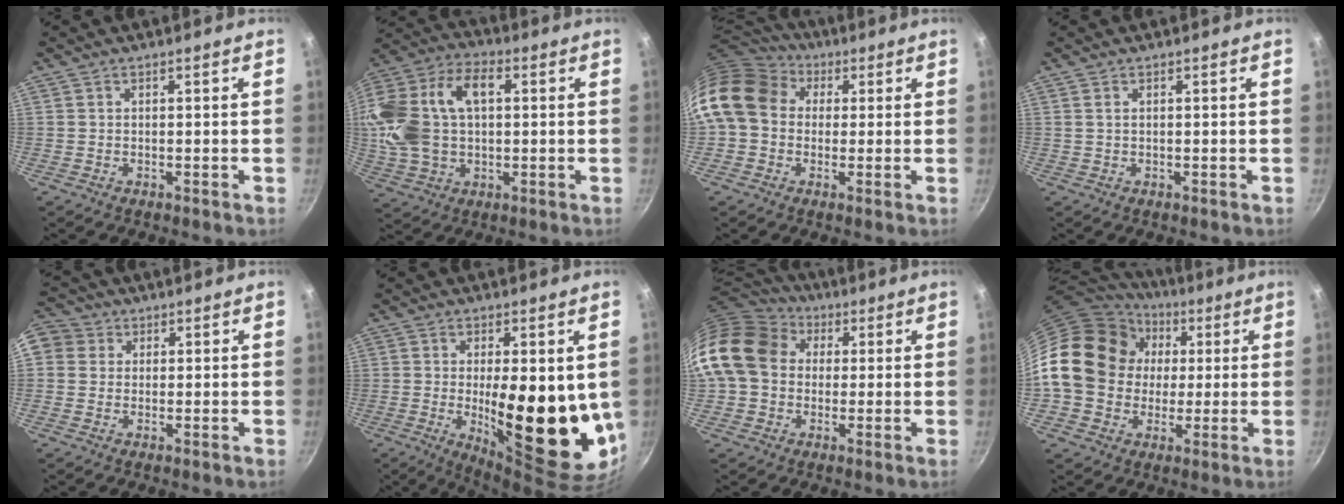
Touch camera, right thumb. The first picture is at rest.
{"total": 20.5, "force": [2.9, 13.5, 15.2], "torque": [-0.299, 0.031, 0.048]}
{"total": 15.8, "force": [3.6, 12.7, 8.7], "torque": [-0.151, 0.028, 0.048]}
{"total": 0.6, "force": [0.3, 0.3, 0.5], "torque": [-0.009, 0.001, 0.004]}
{"total": 8.8, "force": [2.1, 7.9, 3.3], "torque": [-0.052, 0.017, 0.026]}
{"total": 18.6, "force": [-0.3, 6.5, 17.4], "torque": [-0.226, -0.031, 0.006]}
{"total": 17.8, "force": [3.4, 14.3, 9.9], "torque": [-0.175, 0.032, 0.049]}
{"total": 20.6, "force": [2.6, 17.4, 10.8], "torque": [-0.176, 0.029, 0.041]}